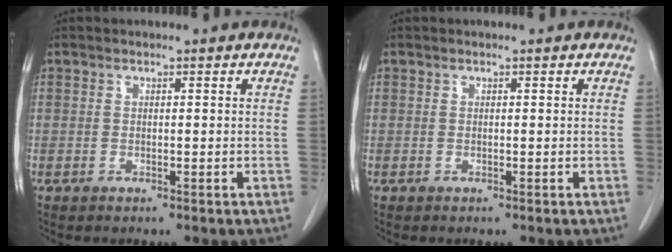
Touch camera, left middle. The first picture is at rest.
{"total": 0.0}